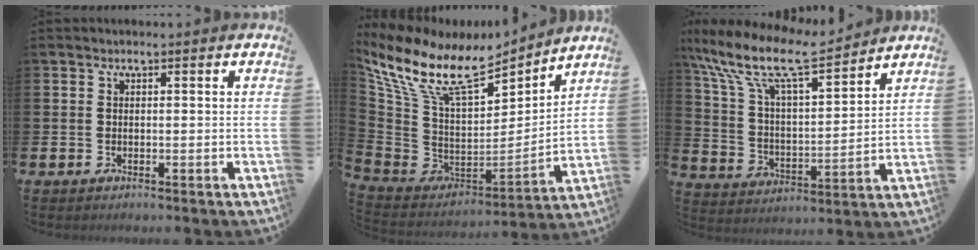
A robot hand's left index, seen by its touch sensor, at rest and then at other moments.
{"total": 12.3, "force": [9.5, 4.6, 6.3], "torque": [-0.170, -0.058, 0.171]}
{"total": 12.2, "force": [10.1, 3.2, 6.2], "torque": [-0.160, -0.054, 0.176]}